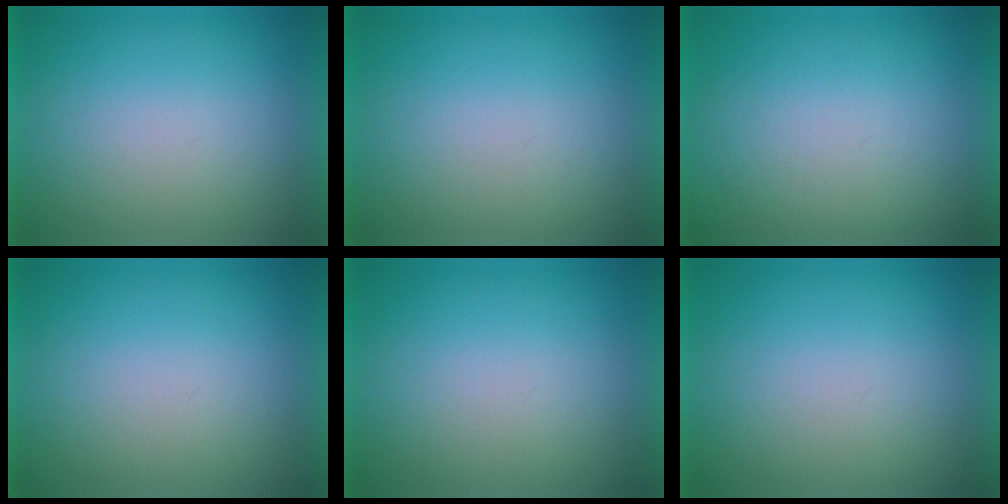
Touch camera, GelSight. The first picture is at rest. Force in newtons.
{"total": 1.0}
{"total": 3.9}
{"total": 1.0}
{"total": 1.1}
{"total": 1.1}